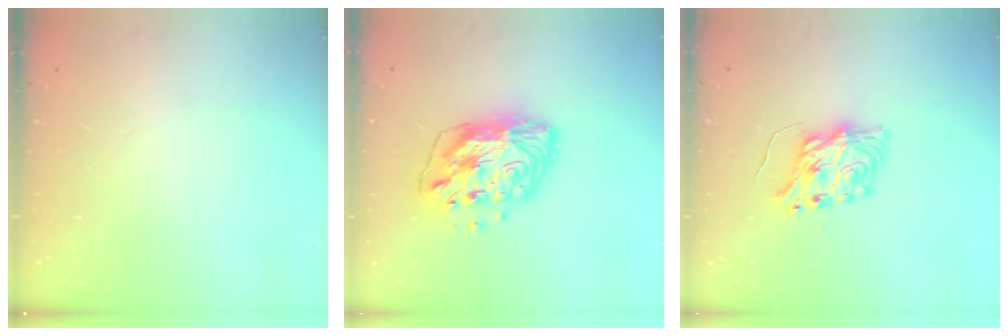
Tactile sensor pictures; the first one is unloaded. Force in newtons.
{"total": 13.1, "press": 13.0, "slide": 1.6}
{"total": 8.1, "press": 8.0, "slide": 0.7}